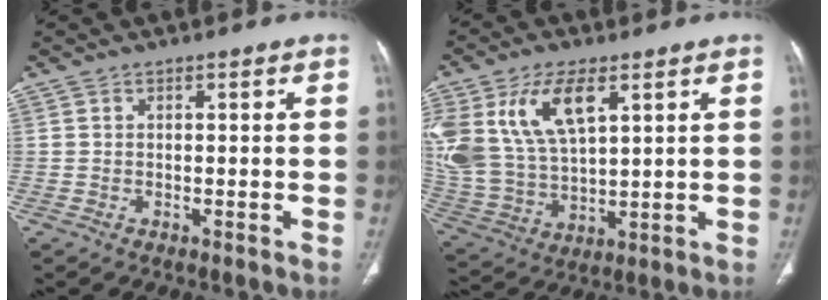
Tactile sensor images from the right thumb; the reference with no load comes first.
{"total": 18.9, "force": [7.7, 10.1, 14.0], "torque": [-0.297, -0.020, 0.156]}